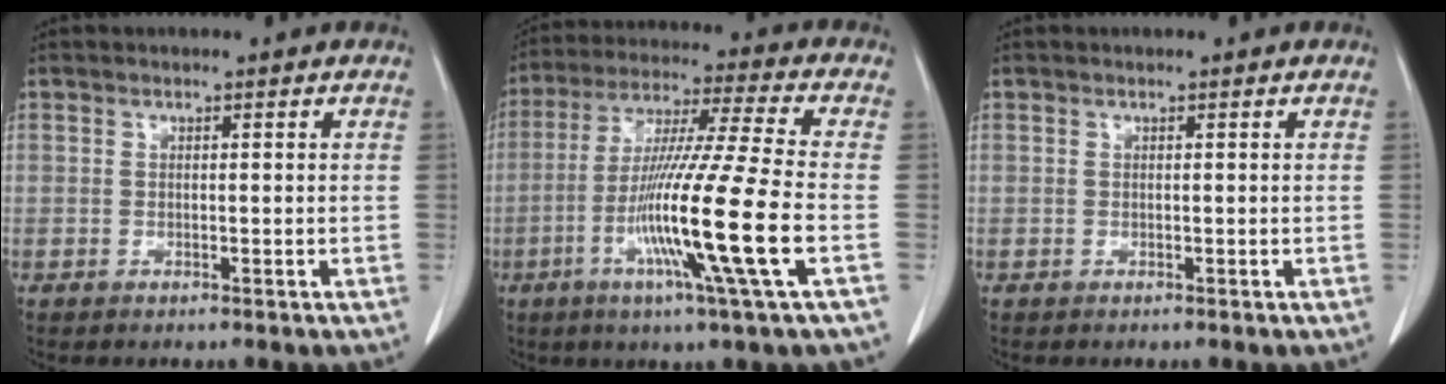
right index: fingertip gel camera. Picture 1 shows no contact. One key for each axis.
{"total": 17.2, "fx": -5.0, "fy": -2.0, "fz": 16.3, "tx": -0.313, "ty": -0.024, "tz": -0.101}
{"total": 0.0}